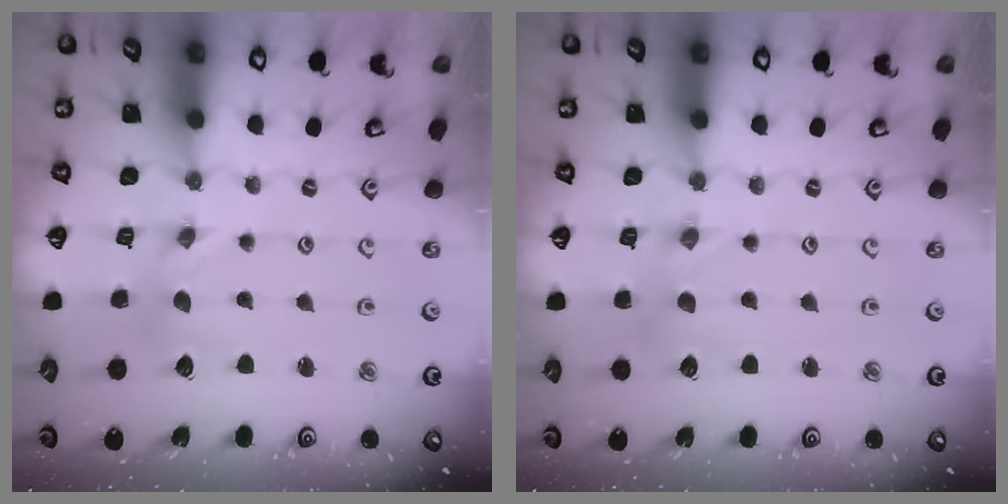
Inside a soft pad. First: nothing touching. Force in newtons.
{"total": 1.5, "press": 1.5, "slide": 0.1}